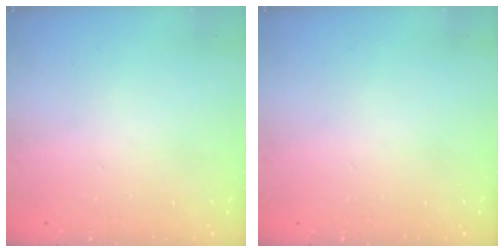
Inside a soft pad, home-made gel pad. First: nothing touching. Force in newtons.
{"total": 0.0}